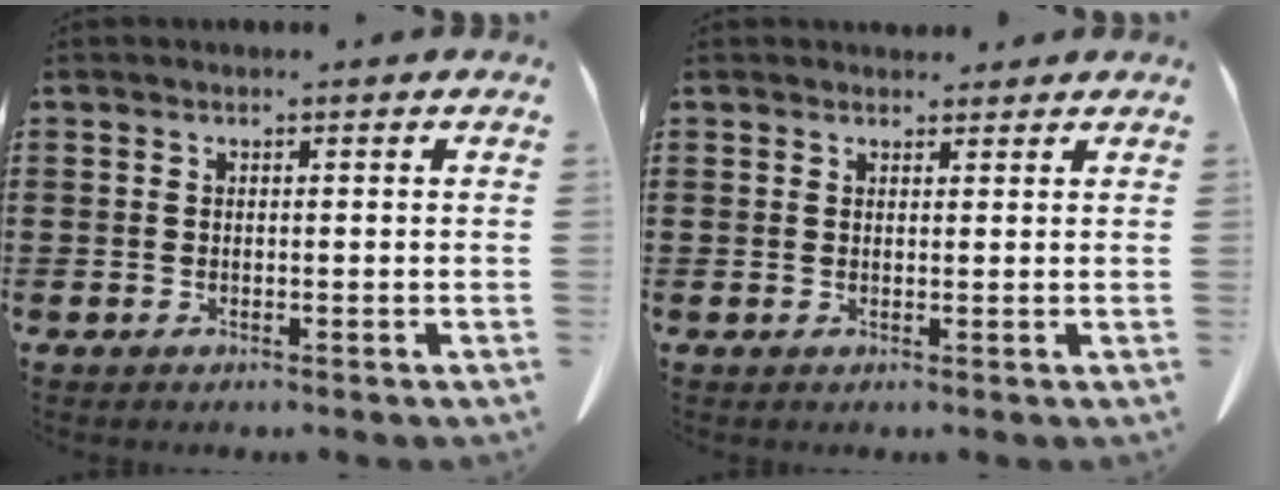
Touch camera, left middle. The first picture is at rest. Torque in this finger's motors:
{"motor_torque": [0.90, 0.76, 0.01, 0.02]}